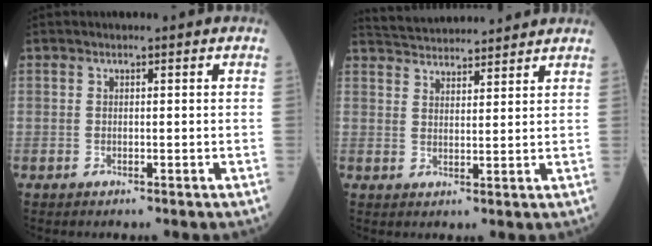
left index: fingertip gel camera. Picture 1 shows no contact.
{"total": 9.7, "force": [9.5, 1.0, 2.1], "torque": [-0.042, 0.030, 0.143]}